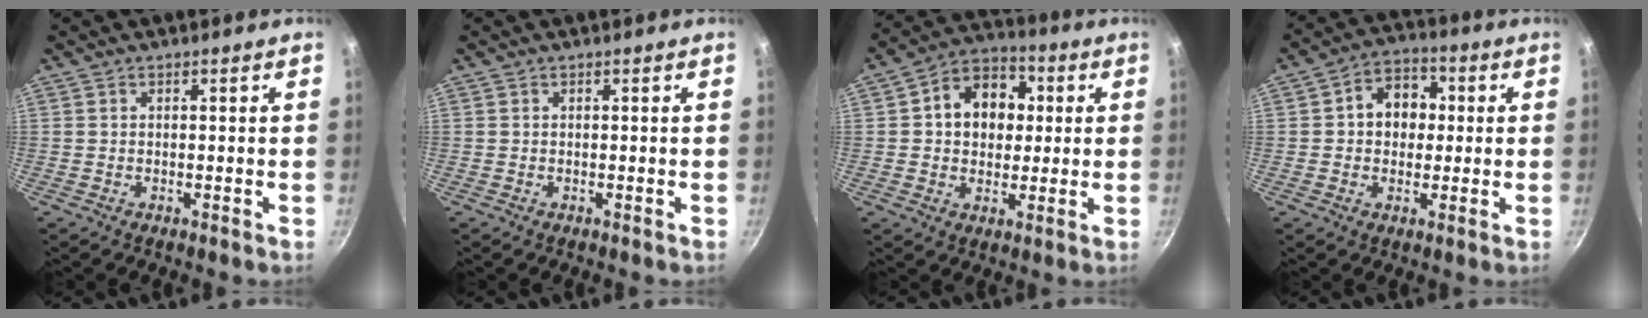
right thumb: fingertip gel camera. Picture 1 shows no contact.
{"total": 0.0}
{"total": 12.7, "force": [2.2, 9.8, 7.7], "torque": [-0.079, 0.015, 0.019]}
{"total": 9.1, "force": [1.0, 7.1, 5.5], "torque": [-0.041, 0.015, 0.002]}